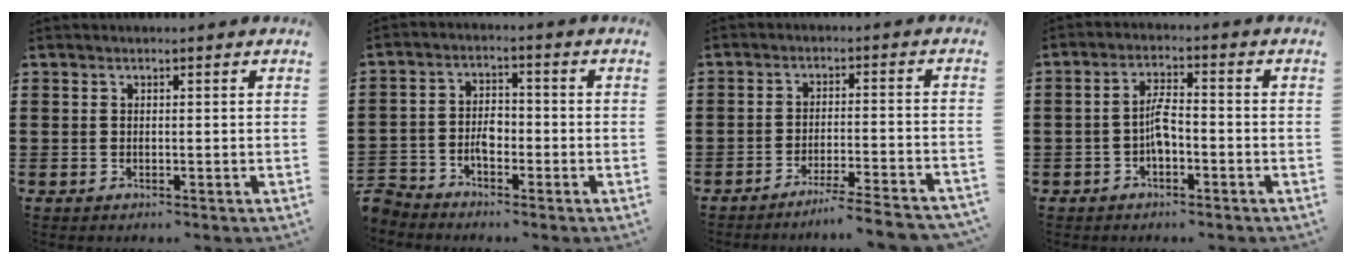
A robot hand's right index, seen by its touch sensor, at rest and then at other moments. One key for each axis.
{"total": 4.0, "fx": -2.6, "fy": 2.2, "fz": 2.0, "tx": -0.046, "ty": 0.008, "tz": -0.054}
{"total": 5.8, "fx": -5.2, "fy": -0.8, "fz": 2.4, "tx": -0.046, "ty": -0.018, "tz": -0.104}
{"total": 4.2, "fx": -1.2, "fy": 1.6, "fz": 3.7, "tx": -0.080, "ty": 0.003, "tz": -0.027}